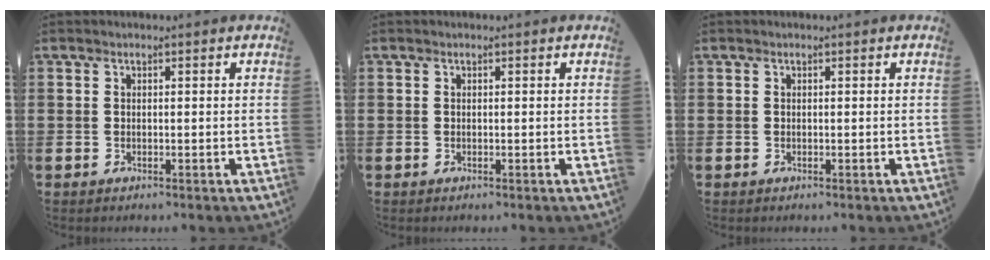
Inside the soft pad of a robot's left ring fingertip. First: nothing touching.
{"total": 0.0}
{"total": 0.0}